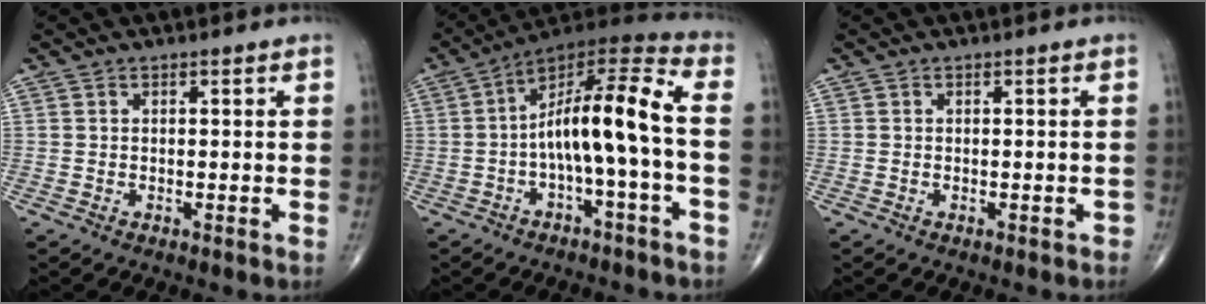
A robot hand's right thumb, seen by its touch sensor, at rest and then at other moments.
{"total": 14.3, "force": [-1.8, 2.2, 14.0], "torque": [-0.252, 0.055, -0.031]}
{"total": 0.7, "force": [-0.5, 0.4, 0.3], "torque": [0.003, 0.006, -0.005]}